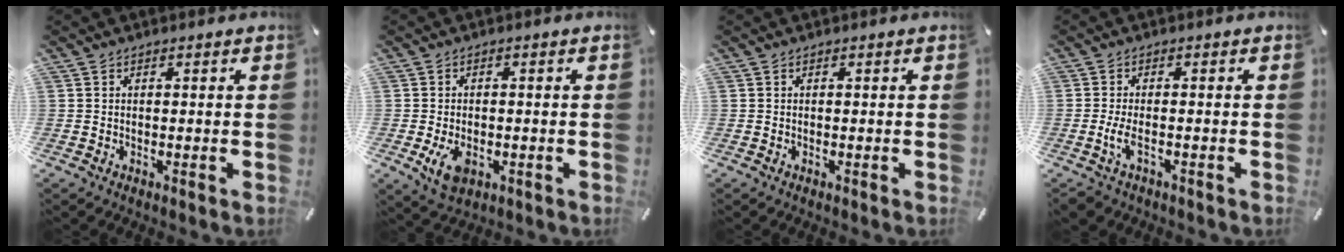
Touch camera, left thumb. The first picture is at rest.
{"total": 5.2, "force": [-1.7, 3.4, 3.6], "torque": [-0.085, 0.002, -0.032]}
{"total": 0.0}
{"total": 4.0, "force": [-1.6, 1.6, 3.3], "torque": [-0.075, -0.002, -0.031]}